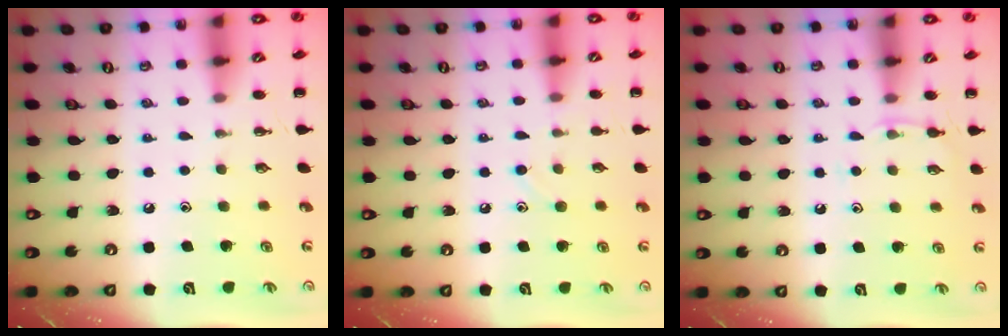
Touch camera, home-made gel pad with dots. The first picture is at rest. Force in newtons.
{"total": 6.6, "press": 6.2, "slide": 2.4}
{"total": 4.8, "press": 4.5, "slide": 1.7}